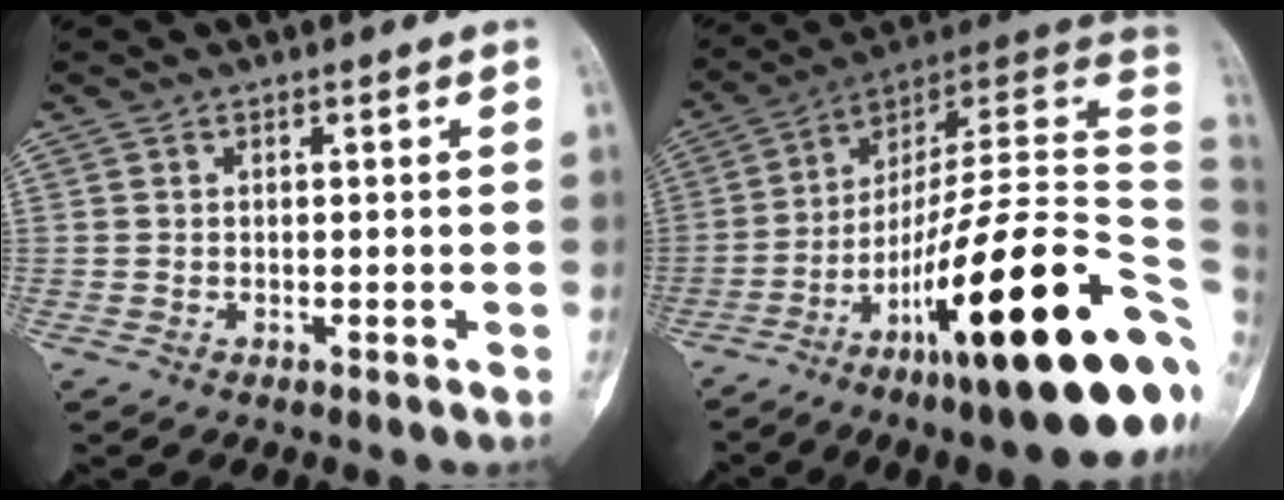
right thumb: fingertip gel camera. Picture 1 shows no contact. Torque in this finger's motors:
{"motor_torque": [3.59, 1.43, 1.96, -0.81, 0.68]}